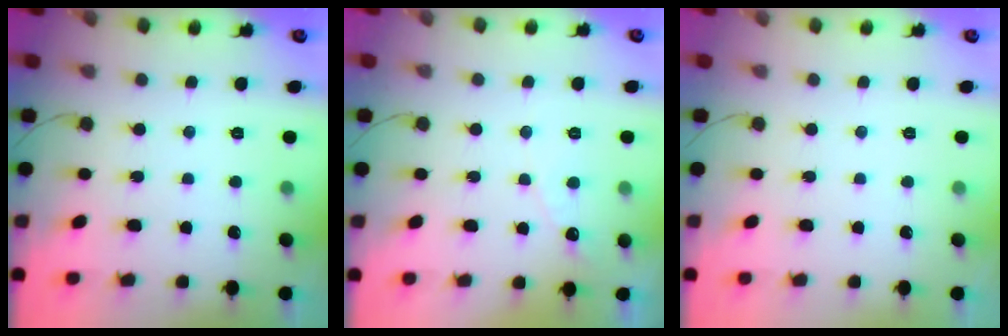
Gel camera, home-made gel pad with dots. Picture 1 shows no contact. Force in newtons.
{"total": 3.8, "press": 3.8, "slide": 0.3}
{"total": 0.0}